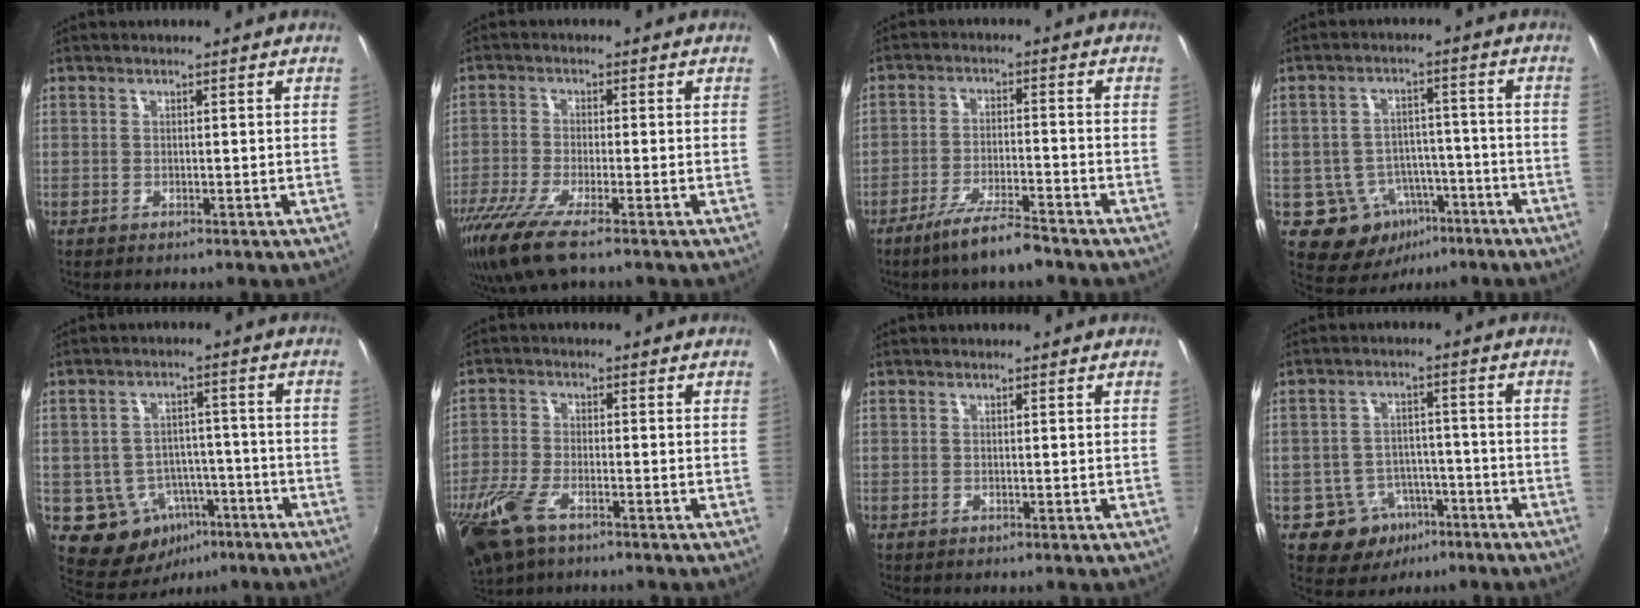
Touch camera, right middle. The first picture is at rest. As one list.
[{"total": 9.6, "force": [-6.6, 1.4, 6.8], "torque": [-0.163, -0.037, -0.126]}, {"total": 7.7, "force": [-6.0, 0.9, 4.8], "torque": [-0.104, -0.007, -0.104]}, {"total": 10.0, "force": [-4.8, 8.1, 3.1], "torque": [-0.067, 0.023, -0.049]}, {"total": 10.3, "force": [-4.7, 8.4, 3.5], "torque": [-0.076, 0.024, -0.042]}, {"total": 12.3, "force": [-7.4, 5.6, 8.0], "torque": [-0.202, -0.034, -0.149]}, {"total": 0.0}, {"total": 8.4, "force": [-4.8, 6.7, 1.8], "torque": [-0.038, 0.024, -0.057]}]